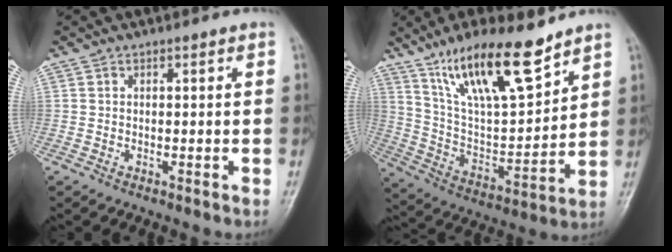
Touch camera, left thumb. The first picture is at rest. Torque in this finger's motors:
{"motor_torque": [0.25, 0.29, 1.47, -1.30, 0.44]}